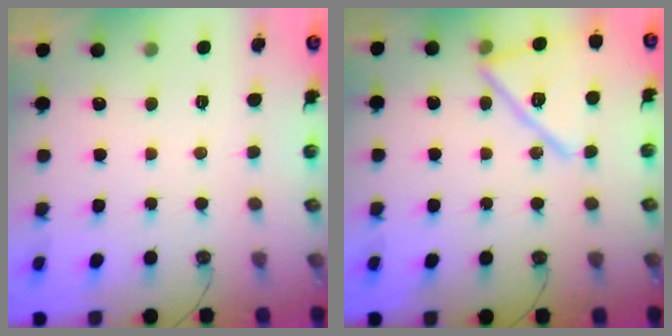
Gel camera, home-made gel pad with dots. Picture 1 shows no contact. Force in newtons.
{"total": 16.3, "press": 16.3, "slide": 0.3}